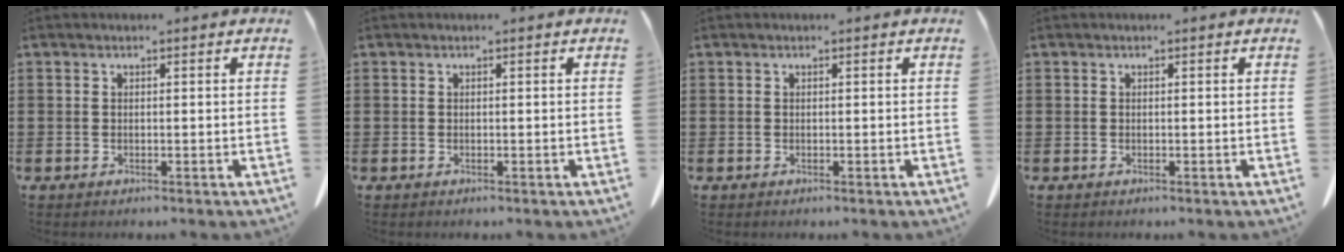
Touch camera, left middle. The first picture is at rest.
{"total": 0.0}
{"total": 0.0}
{"total": 0.0}